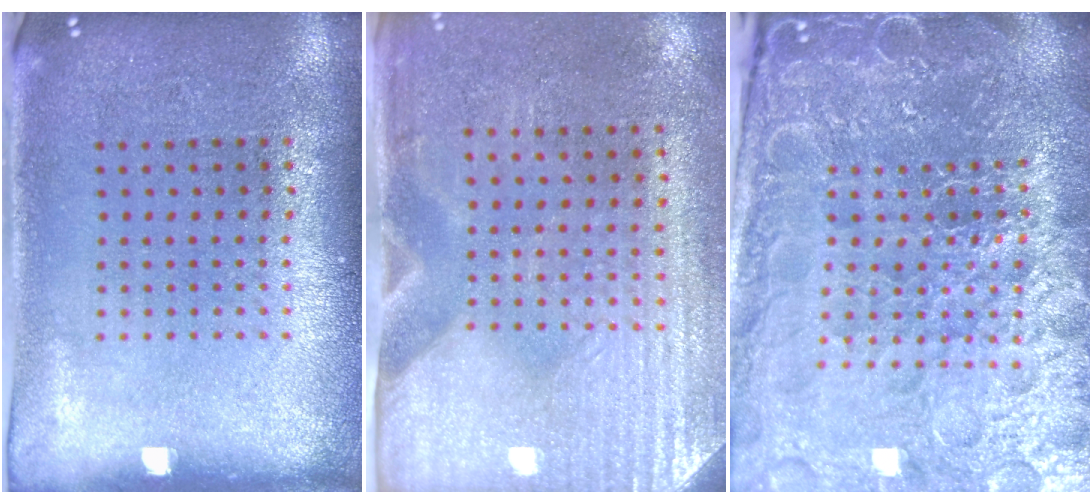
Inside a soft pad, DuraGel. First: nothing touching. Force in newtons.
{"total": 3.0, "press": 2.6, "slide": 1.5}
{"total": 6.6, "press": 5.8, "slide": 3.1}